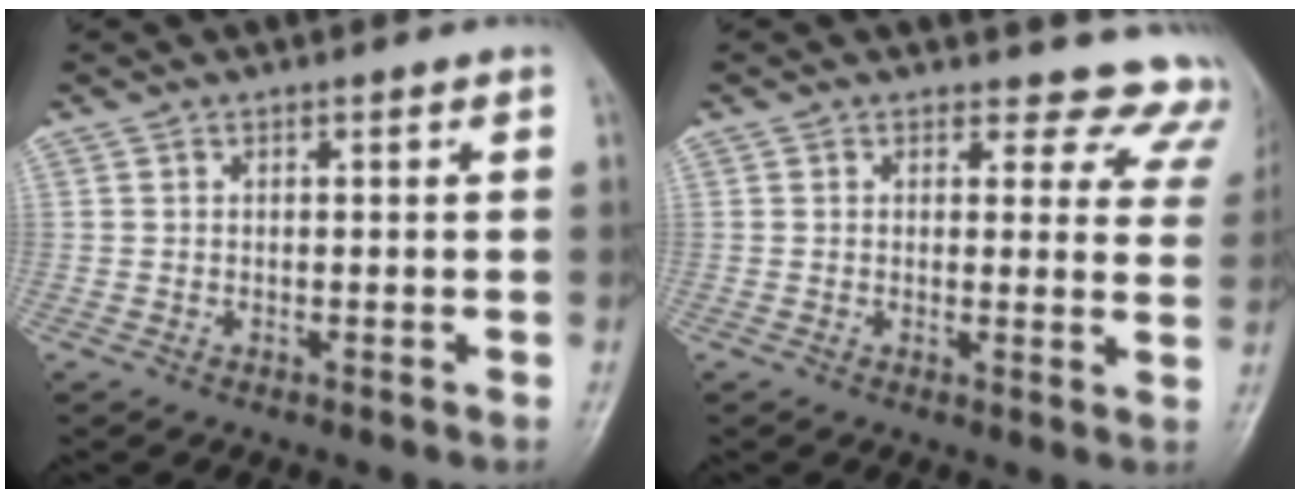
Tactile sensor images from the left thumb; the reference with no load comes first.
{"total": 11.2, "force": [9.9, 5.1, 0.7], "torque": [0.049, -0.062, 0.072]}